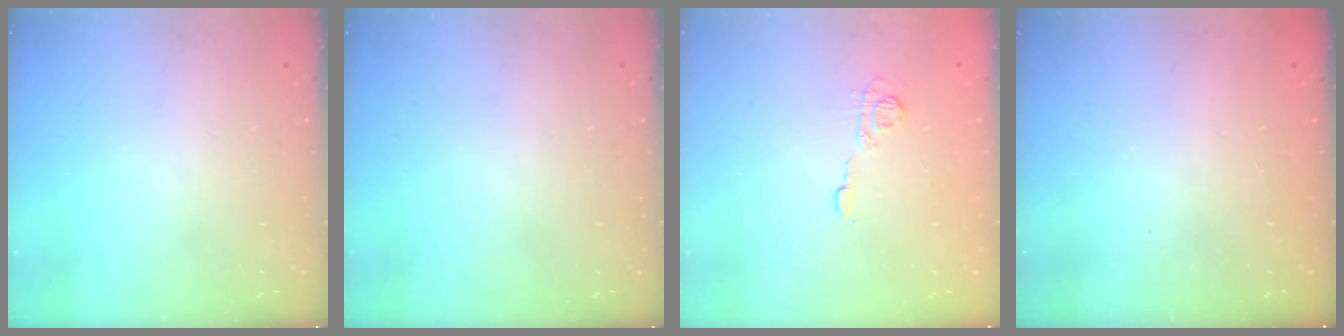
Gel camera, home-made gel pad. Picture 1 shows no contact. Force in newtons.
{"total": 0.0}
{"total": 5.1, "press": 5.0, "slide": 1.0}
{"total": 2.1, "press": 2.0, "slide": 0.7}